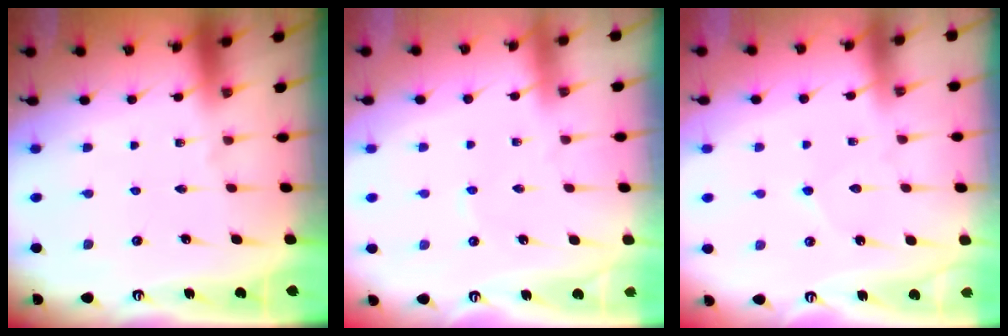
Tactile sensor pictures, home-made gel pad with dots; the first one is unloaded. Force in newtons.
{"total": 1.1, "press": 1.1, "slide": 0.2}
{"total": 3.6, "press": 3.5, "slide": 0.4}